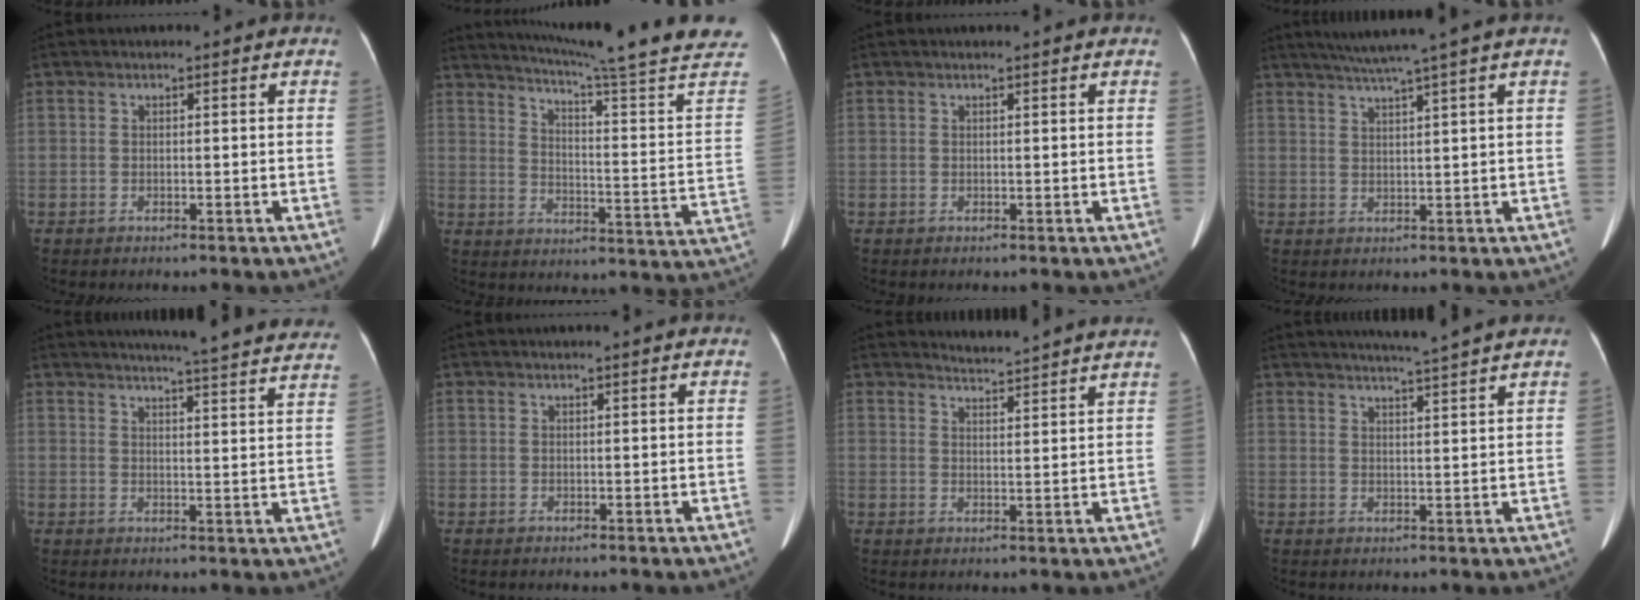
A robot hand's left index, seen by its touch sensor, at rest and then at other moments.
{"total": 24.0, "force": [21.1, -2.4, 11.2], "torque": [-0.174, -0.091, 0.266]}
{"total": 0.6, "force": [0.6, 0.0, 0.2], "torque": [-0.003, 0.004, 0.008]}
{"total": 6.3, "force": [4.8, -1.9, 3.7], "torque": [-0.056, 0.012, 0.077]}
{"total": 22.8, "force": [21.5, 0.6, 7.6], "torque": [-0.097, -0.065, 0.238]}
{"total": 1.7, "force": [1.5, -0.1, 0.8], "torque": [-0.010, 0.011, 0.018]}
{"total": 7.5, "force": [7.3, -1.2, 1.1], "torque": [-0.025, -0.011, 0.085]}
{"total": 7.1, "force": [6.3, -1.3, 2.9], "torque": [-0.045, 0.005, 0.081]}